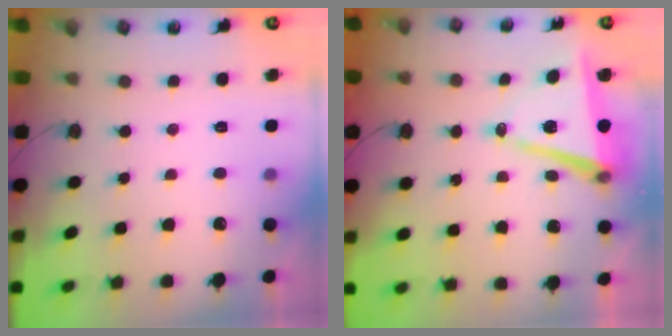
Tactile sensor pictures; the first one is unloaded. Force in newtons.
{"total": 9.4, "press": 8.5, "slide": 3.8}